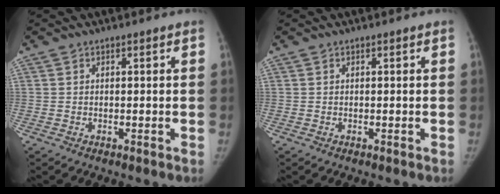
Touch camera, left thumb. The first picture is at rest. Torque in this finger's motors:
{"motor_torque": [0.03, 0.25, 0.02, -0.18, 0.05]}